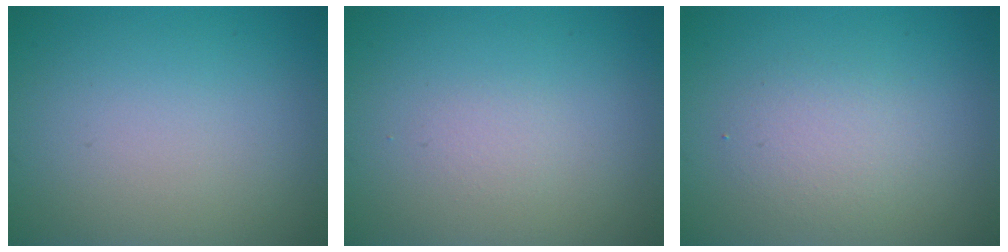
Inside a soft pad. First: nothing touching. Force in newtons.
{"total": 0.7, "press": 0.7, "slide": 0.0}
{"total": 2.3, "press": 2.3, "slide": 0.2}